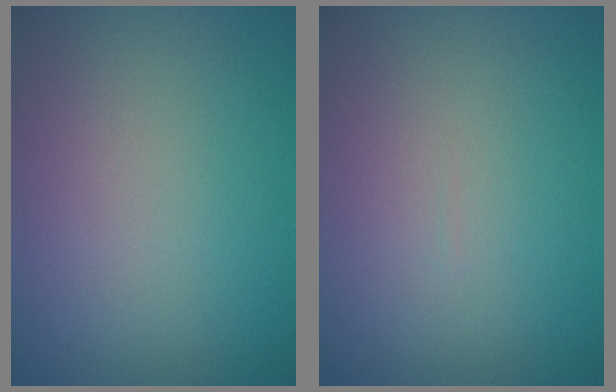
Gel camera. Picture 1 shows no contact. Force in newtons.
{"total": 0.0}